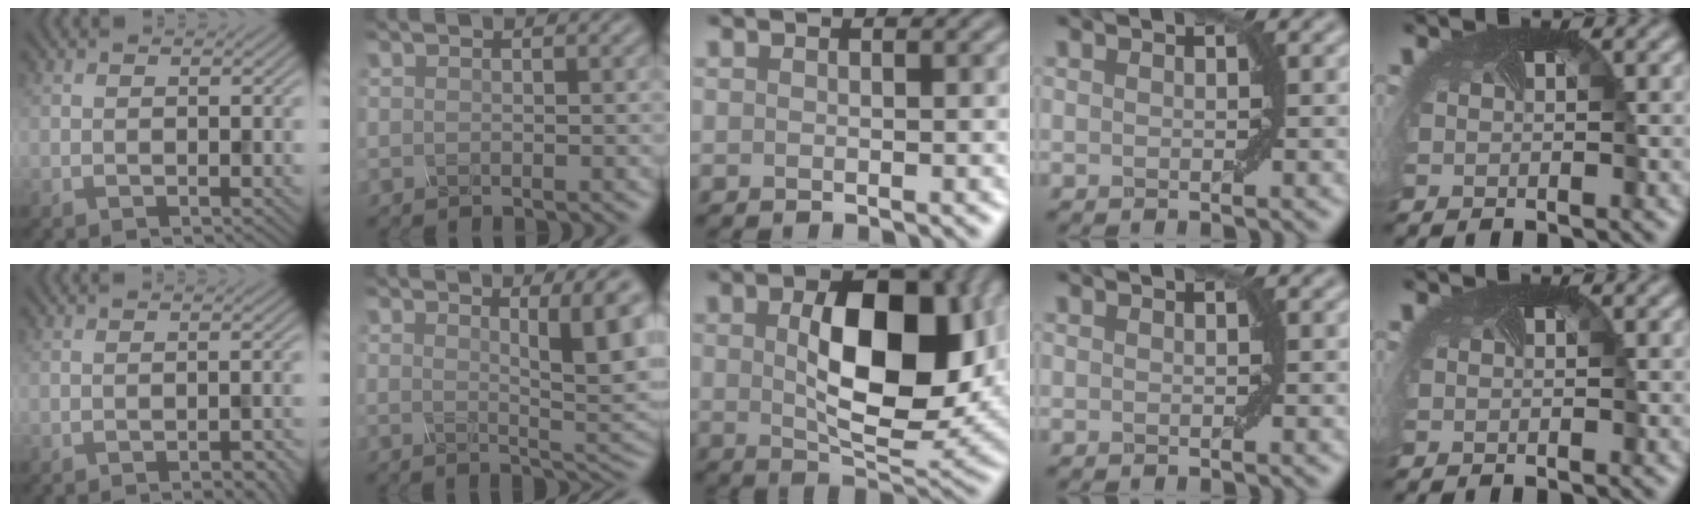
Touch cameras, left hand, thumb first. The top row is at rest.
{"thumb": {"total": 2.4, "force": [-1.7, 0.5, 1.5], "torque": [-0.017, 0.002, -0.023]}, "index": {"total": 6.8, "force": [2.1, 1.6, 6.2], "torque": [-0.073, -0.010, 0.035]}, "middle": {"total": 11.0, "force": [1.0, 5.6, 9.4], "torque": [-0.144, 0.001, 0.023]}}